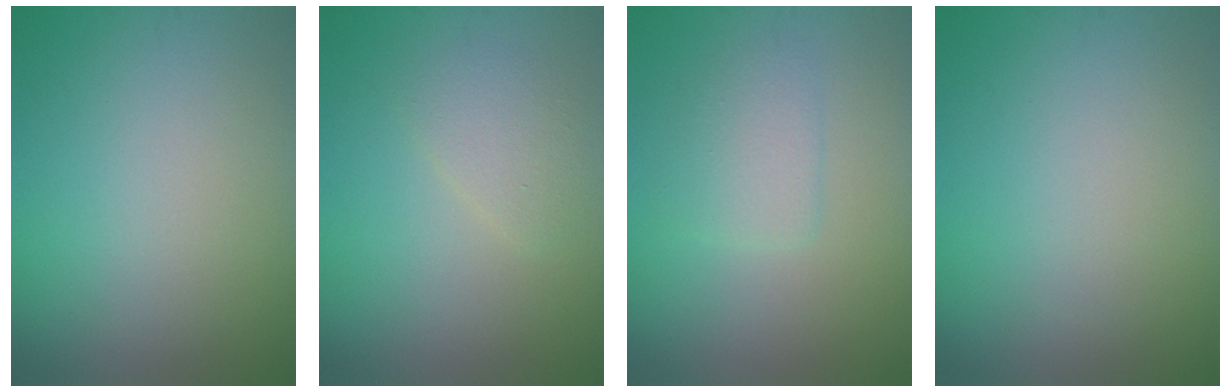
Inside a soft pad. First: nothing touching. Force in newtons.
{"total": 1.9, "press": 1.9, "slide": 0.1}
{"total": 2.4, "press": 2.3, "slide": 0.5}
{"total": 0.0}